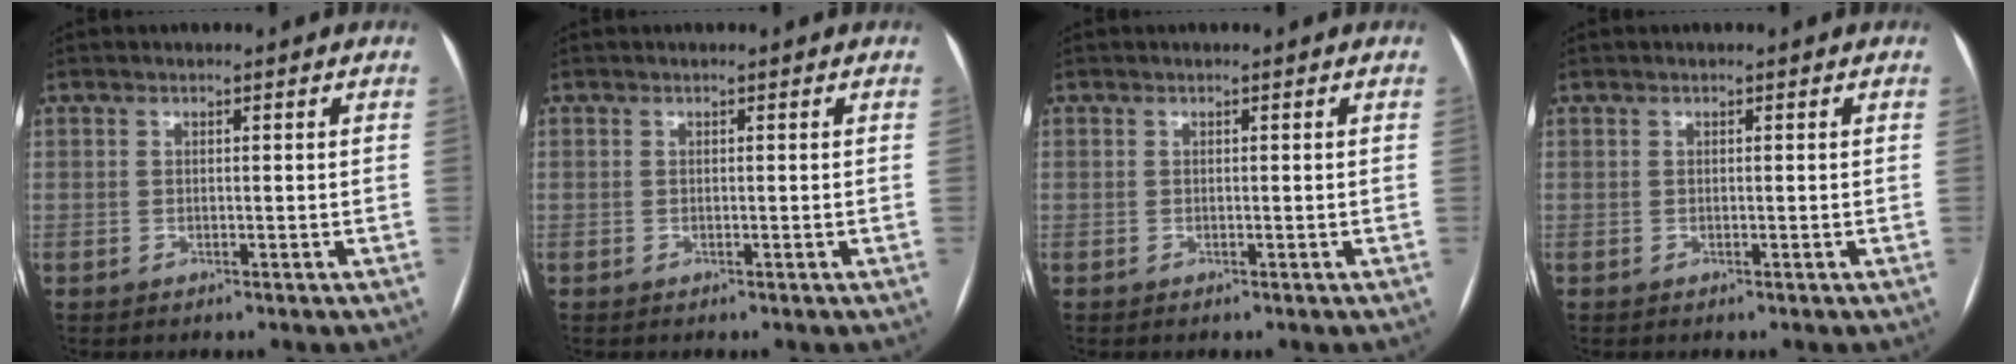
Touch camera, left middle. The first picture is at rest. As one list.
[{"total": 0.0}, {"total": 0.0}, {"total": 0.0}]